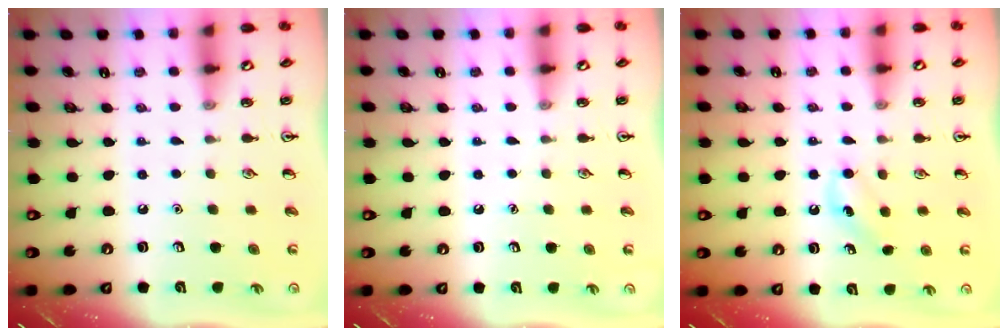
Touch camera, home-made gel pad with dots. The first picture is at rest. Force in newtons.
{"total": 0.0}
{"total": 5.4, "press": 5.0, "slide": 1.8}